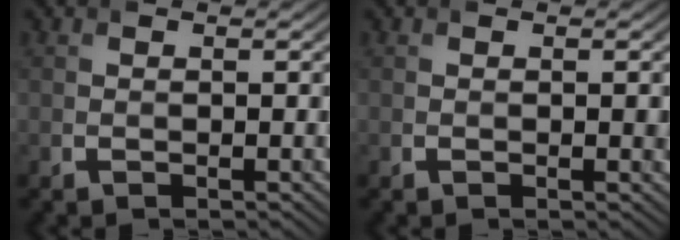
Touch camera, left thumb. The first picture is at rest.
{"total": 1.1, "force": [0.0, 0.3, 1.0], "torque": [-0.015, 0.000, 0.000]}